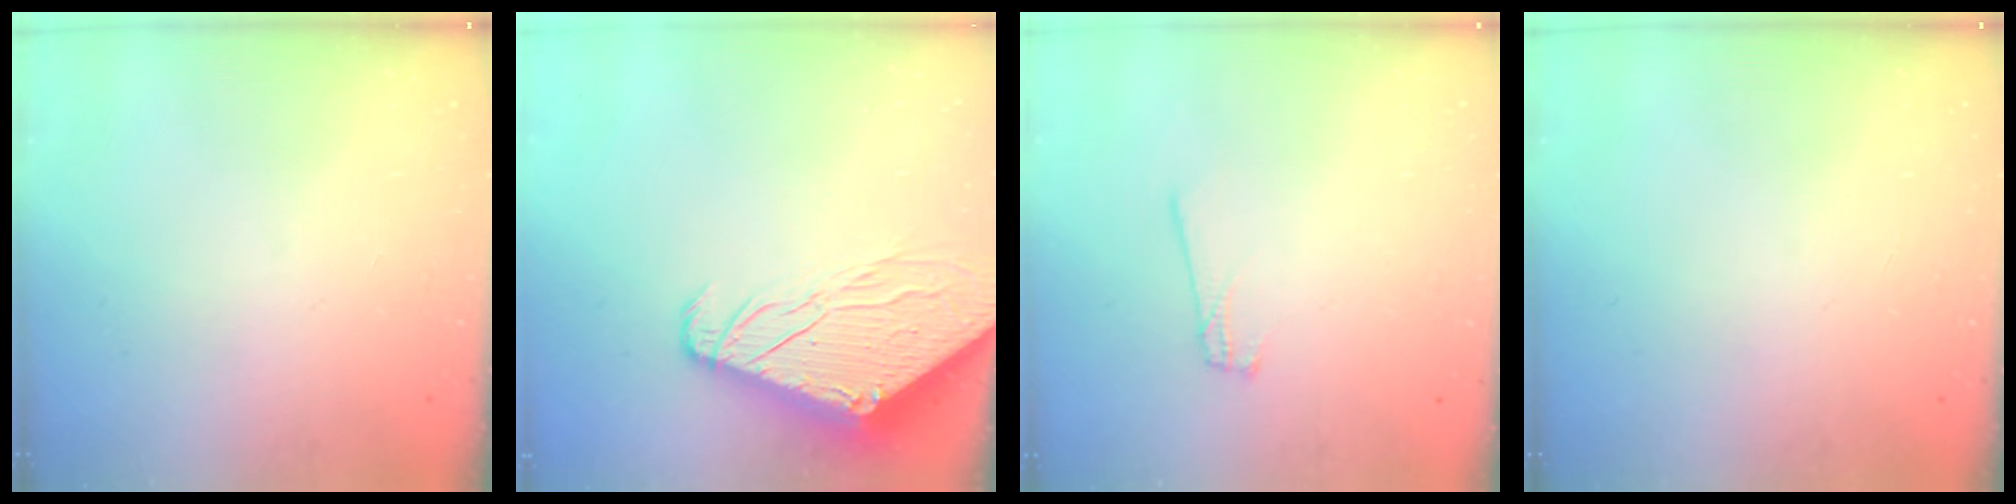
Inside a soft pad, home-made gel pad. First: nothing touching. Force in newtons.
{"total": 10.1, "press": 10.0, "slide": 1.1}
{"total": 1.3, "press": 1.3, "slide": 0.1}
{"total": 0.0}